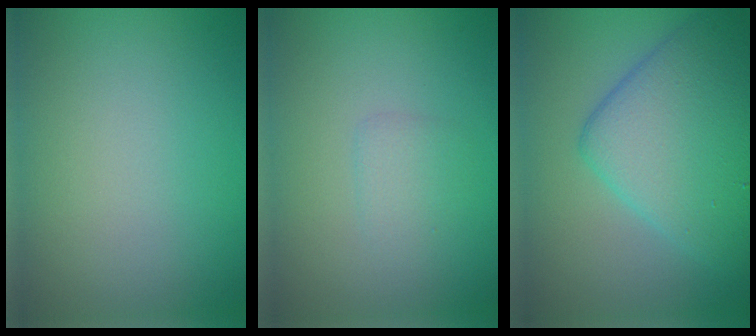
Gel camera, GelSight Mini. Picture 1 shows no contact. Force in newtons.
{"total": 1.3, "press": 1.2, "slide": 0.0}
{"total": 7.5, "press": 7.5, "slide": 0.2}